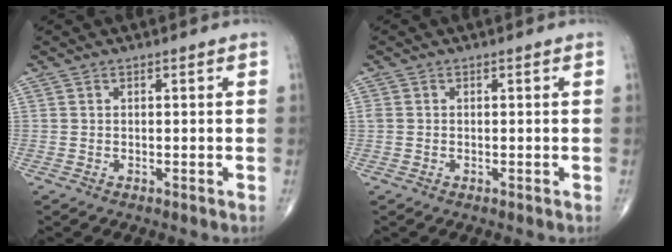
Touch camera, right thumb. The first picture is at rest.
{"total": 0.8, "force": [0.0, 0.7, 0.4], "torque": [-0.014, 0.003, 0.002]}